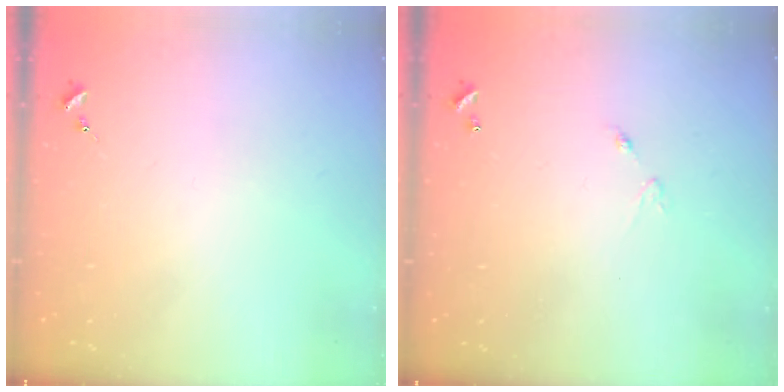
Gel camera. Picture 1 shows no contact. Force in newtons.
{"total": 4.8, "press": 4.8, "slide": 0.3}